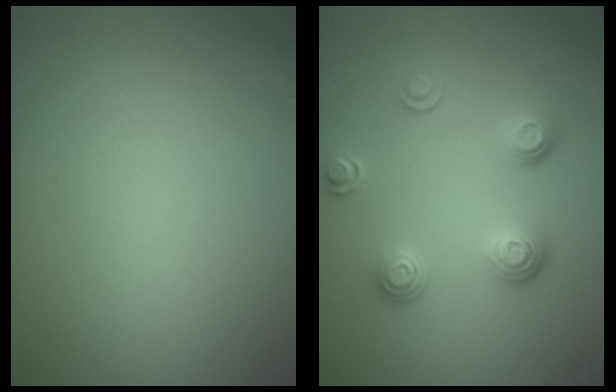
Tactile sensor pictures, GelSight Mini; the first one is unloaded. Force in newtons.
{"total": 3.6, "press": 2.6, "slide": 2.4}